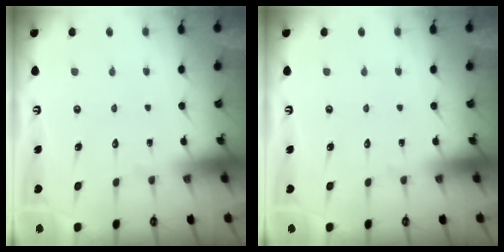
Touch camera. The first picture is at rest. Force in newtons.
{"total": 0.0}